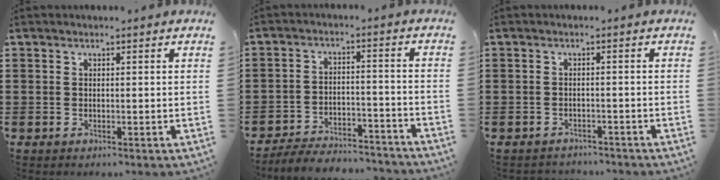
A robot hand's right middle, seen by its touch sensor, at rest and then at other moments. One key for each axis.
{"total": 4.9, "fx": -4.8, "fy": 0.2, "fz": 0.7, "tx": -0.012, "ty": 0.008, "tz": -0.097}
{"total": 1.1, "fx": -1.0, "fy": -0.2, "fz": -0.3, "tx": 0.003, "ty": 0.000, "tz": -0.024}